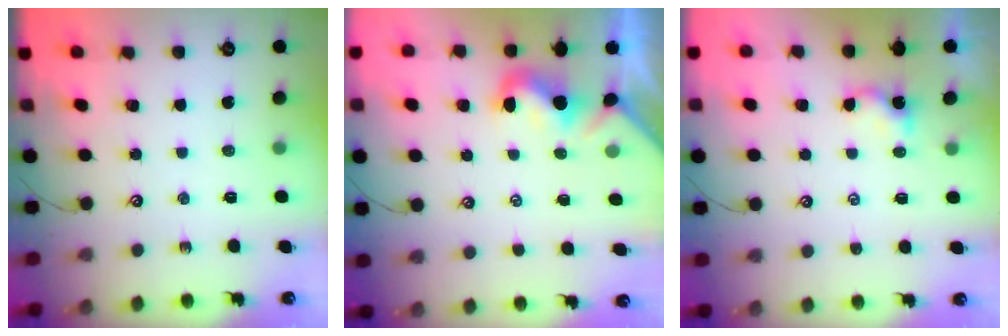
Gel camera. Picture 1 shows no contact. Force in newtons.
{"total": 1.0, "press": 0.9, "slide": 0.4}
{"total": 0.8, "press": 0.8, "slide": 0.1}